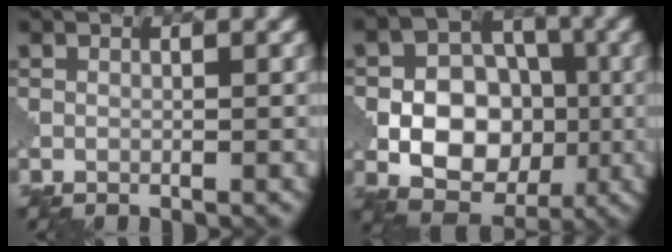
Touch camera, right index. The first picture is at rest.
{"total": 9.5, "force": [-1.7, 7.4, 5.7], "torque": [-0.061, 0.001, -0.045]}